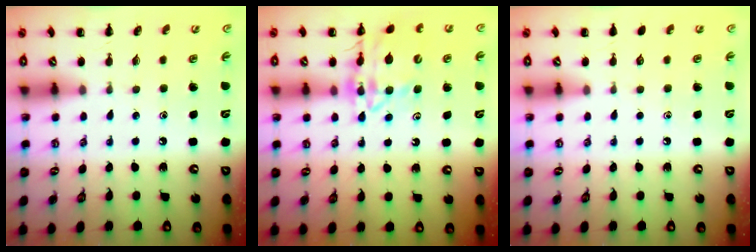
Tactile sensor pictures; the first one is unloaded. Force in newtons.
{"total": 15.4, "press": 15.2, "slide": 2.1}
{"total": 0.0}